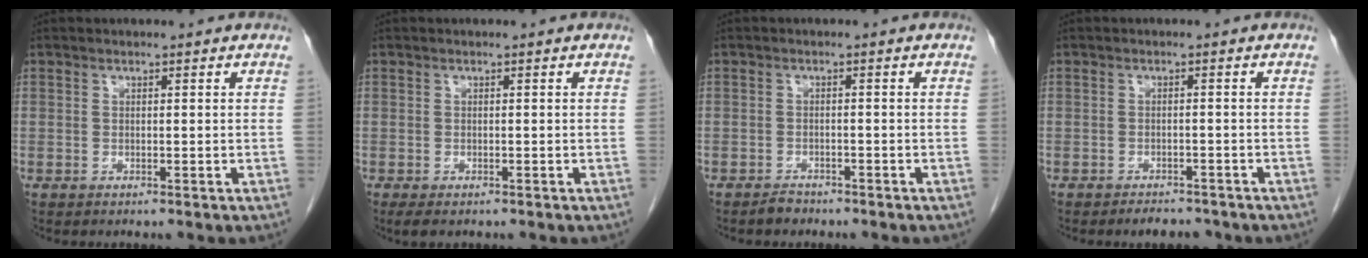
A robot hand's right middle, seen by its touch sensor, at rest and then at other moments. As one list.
[{"total": 2.3, "force": [-1.6, 1.0, 1.3], "torque": [-0.022, -0.004, -0.019]}, {"total": 2.0, "force": [-1.8, 0.7, 0.3], "torque": [-0.015, -0.003, -0.028]}, {"total": 3.3, "force": [-2.9, 1.2, 0.9], "torque": [-0.018, -0.003, -0.039]}]